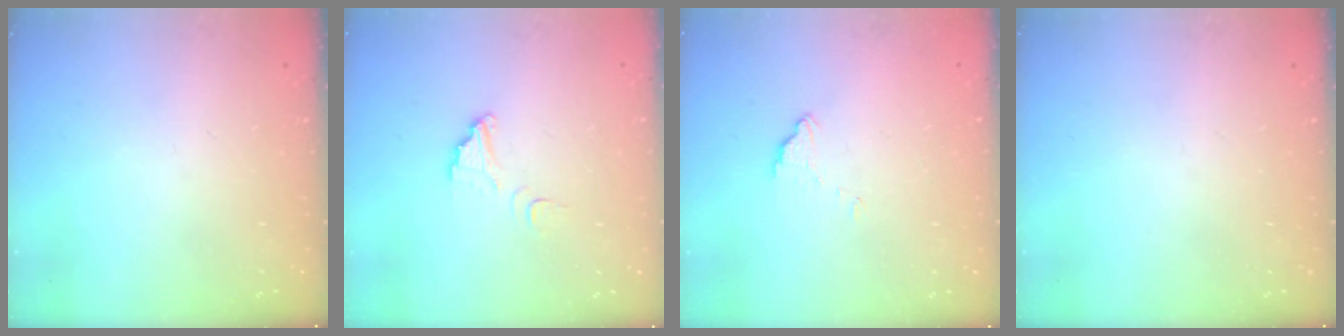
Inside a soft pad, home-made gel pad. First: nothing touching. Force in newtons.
{"total": 4.1, "press": 4.1, "slide": 0.3}
{"total": 2.9, "press": 2.9, "slide": 0.4}
{"total": 0.0}